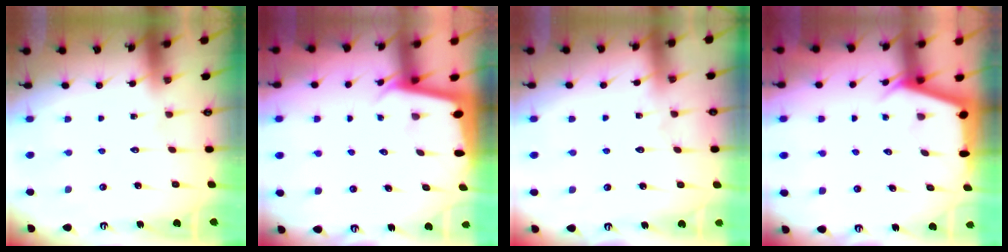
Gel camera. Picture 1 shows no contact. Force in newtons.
{"total": 1.8, "press": 1.8, "slide": 0.1}
{"total": 4.6, "press": 4.6, "slide": 0.5}
{"total": 2.8, "press": 2.8, "slide": 0.3}